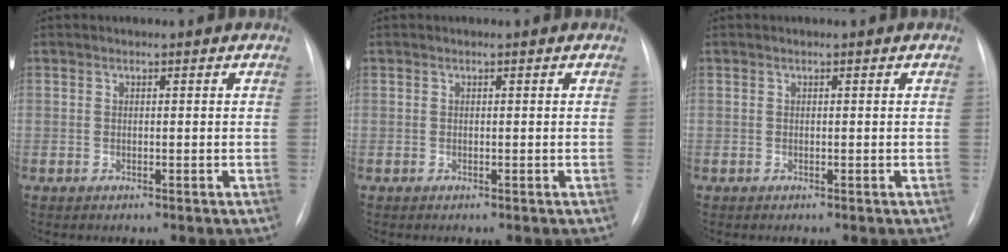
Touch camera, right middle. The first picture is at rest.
{"total": 0.0}
{"total": 0.0}